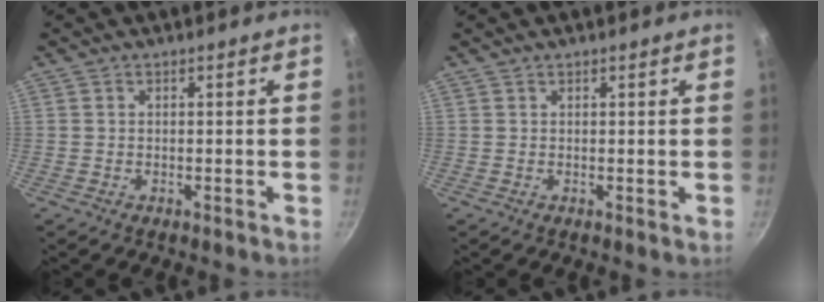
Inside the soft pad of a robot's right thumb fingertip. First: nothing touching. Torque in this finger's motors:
{"motor_torque": [0.00, -0.09, 0.33, -0.06, 0.03]}